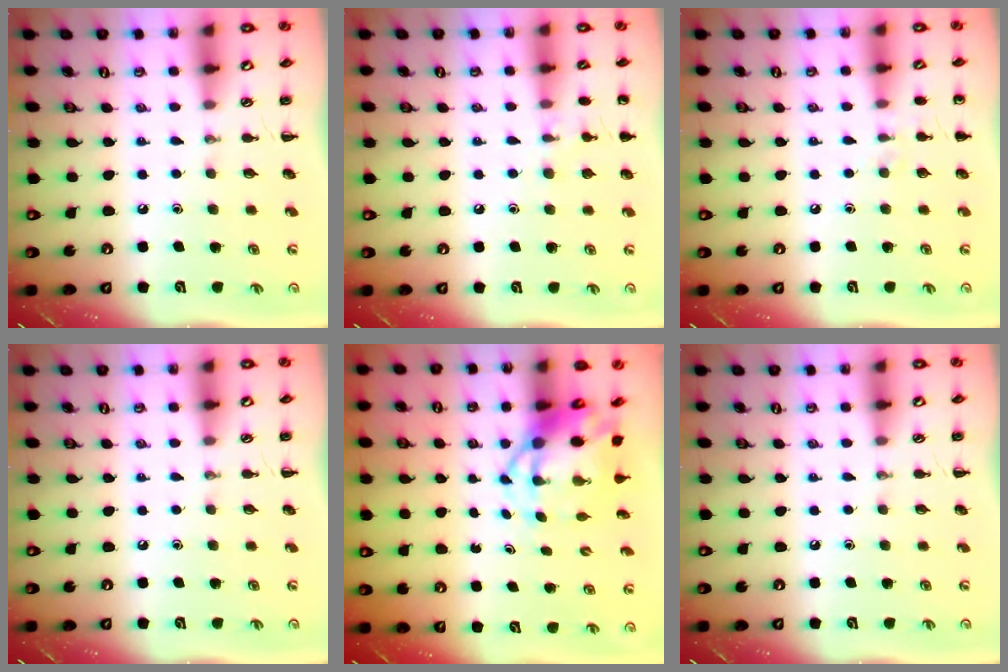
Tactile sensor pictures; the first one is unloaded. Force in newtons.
{"total": 6.6, "press": 6.3, "slide": 1.9}
{"total": 5.1, "press": 4.9, "slide": 1.7}
{"total": 0.0}
{"total": 6.6, "press": 6.4, "slide": 1.6}
{"total": 0.0}